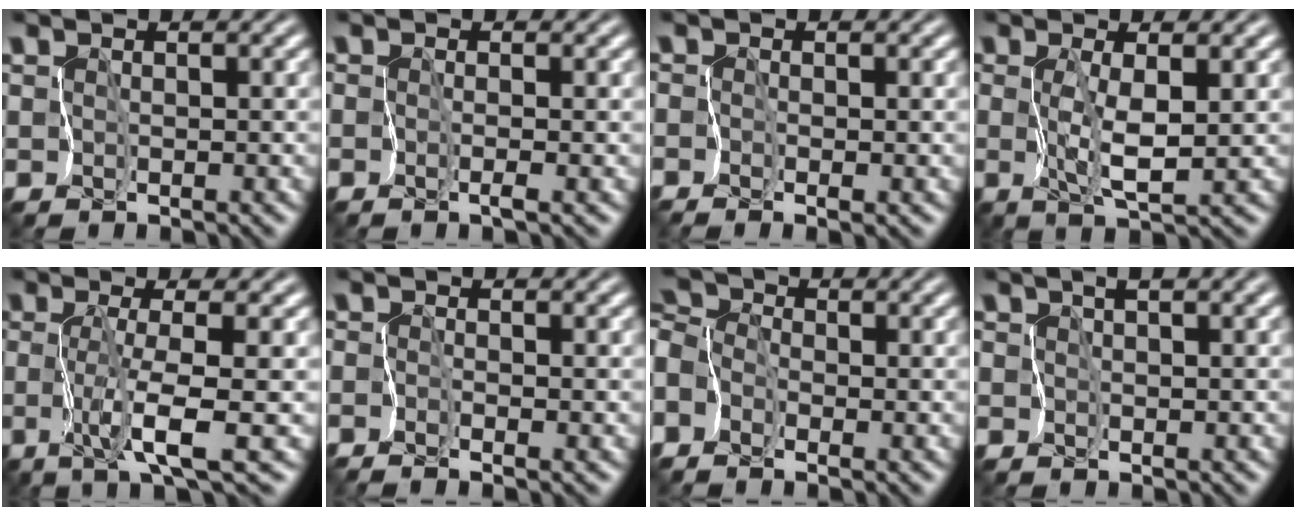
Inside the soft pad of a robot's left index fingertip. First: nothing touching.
{"total": 0.8, "force": [-0.4, -0.4, 0.5], "torque": [-0.016, -0.006, -0.009]}
{"total": 0.7, "force": [-0.7, 0.0, 0.3], "torque": [-0.009, -0.005, -0.015]}
{"total": 2.4, "force": [0.4, 0.1, 2.4], "torque": [-0.056, -0.005, 0.012]}
{"total": 3.6, "force": [-1.0, -0.3, 3.4], "torque": [-0.069, -0.005, -0.021]}
{"total": 1.2, "force": [-1.1, -0.5, 0.1], "torque": [-0.009, -0.005, -0.025]}
{"total": 4.6, "force": [-2.7, 3.0, 2.3], "torque": [-0.052, 0.002, -0.056]}
{"total": 2.3, "force": [0.9, 0.8, 2.0], "torque": [-0.033, 0.007, 0.010]}